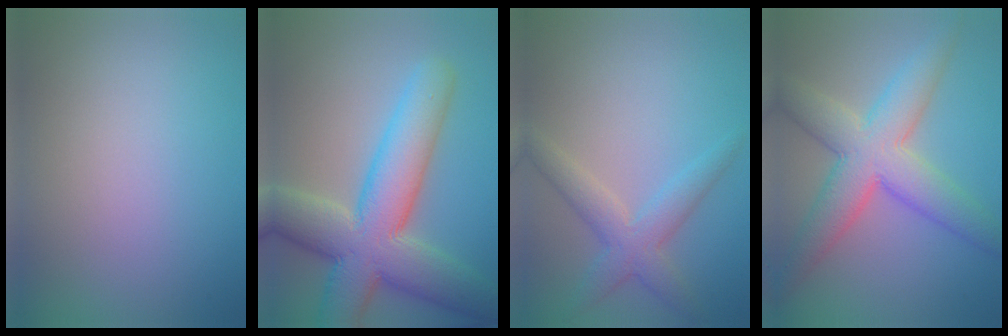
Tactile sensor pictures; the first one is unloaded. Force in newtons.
{"total": 11.2, "press": 11.2, "slide": 0.6}
{"total": 3.7, "press": 3.7, "slide": 0.1}
{"total": 8.0, "press": 8.0, "slide": 0.5}